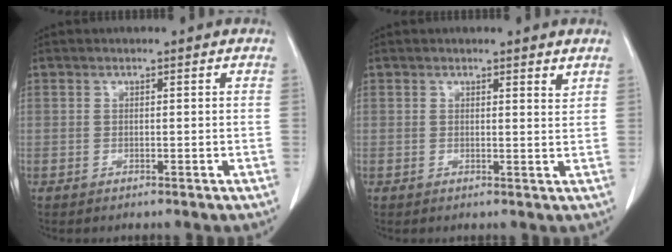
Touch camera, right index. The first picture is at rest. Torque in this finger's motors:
{"motor_torque": [-0.03, -0.02, -0.01, -0.01]}